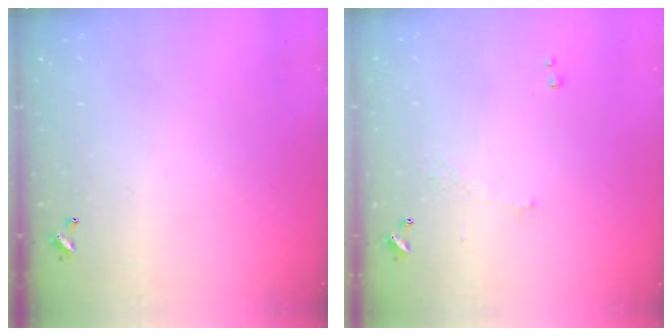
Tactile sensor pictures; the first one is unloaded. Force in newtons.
{"total": 1.1, "press": 1.0, "slide": 0.6}